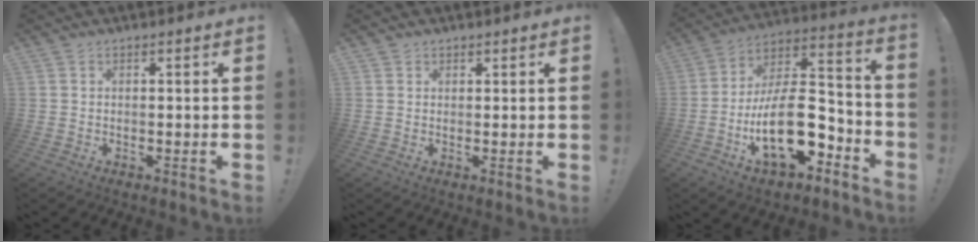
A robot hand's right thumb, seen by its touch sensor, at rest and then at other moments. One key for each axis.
{"total": 1.1, "fx": 0.8, "fy": 0.7, "fz": 0.1, "tx": 0.002, "ty": -0.003, "tz": 0.015}
{"total": 22.3, "fx": -7.4, "fy": 11.1, "fz": 17.8, "tx": -0.322, "ty": 0.037, "tz": -0.115}